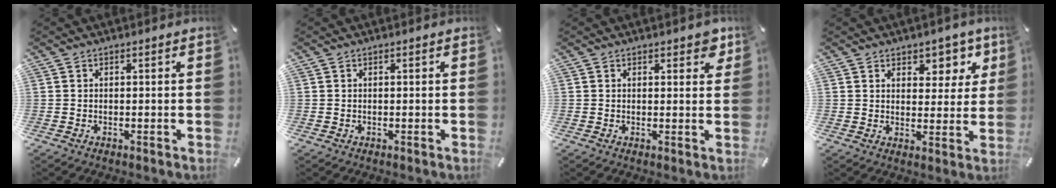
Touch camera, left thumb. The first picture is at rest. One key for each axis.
{"total": 0.0}
{"total": 3.1, "fx": 1.9, "fy": 1.7, "fz": 1.7, "tx": -0.007, "ty": -0.005, "tz": 0.027}
{"total": 6.6, "fx": 4.2, "fy": 4.6, "fz": 2.4, "tx": -0.002, "ty": -0.032, "tz": 0.066}